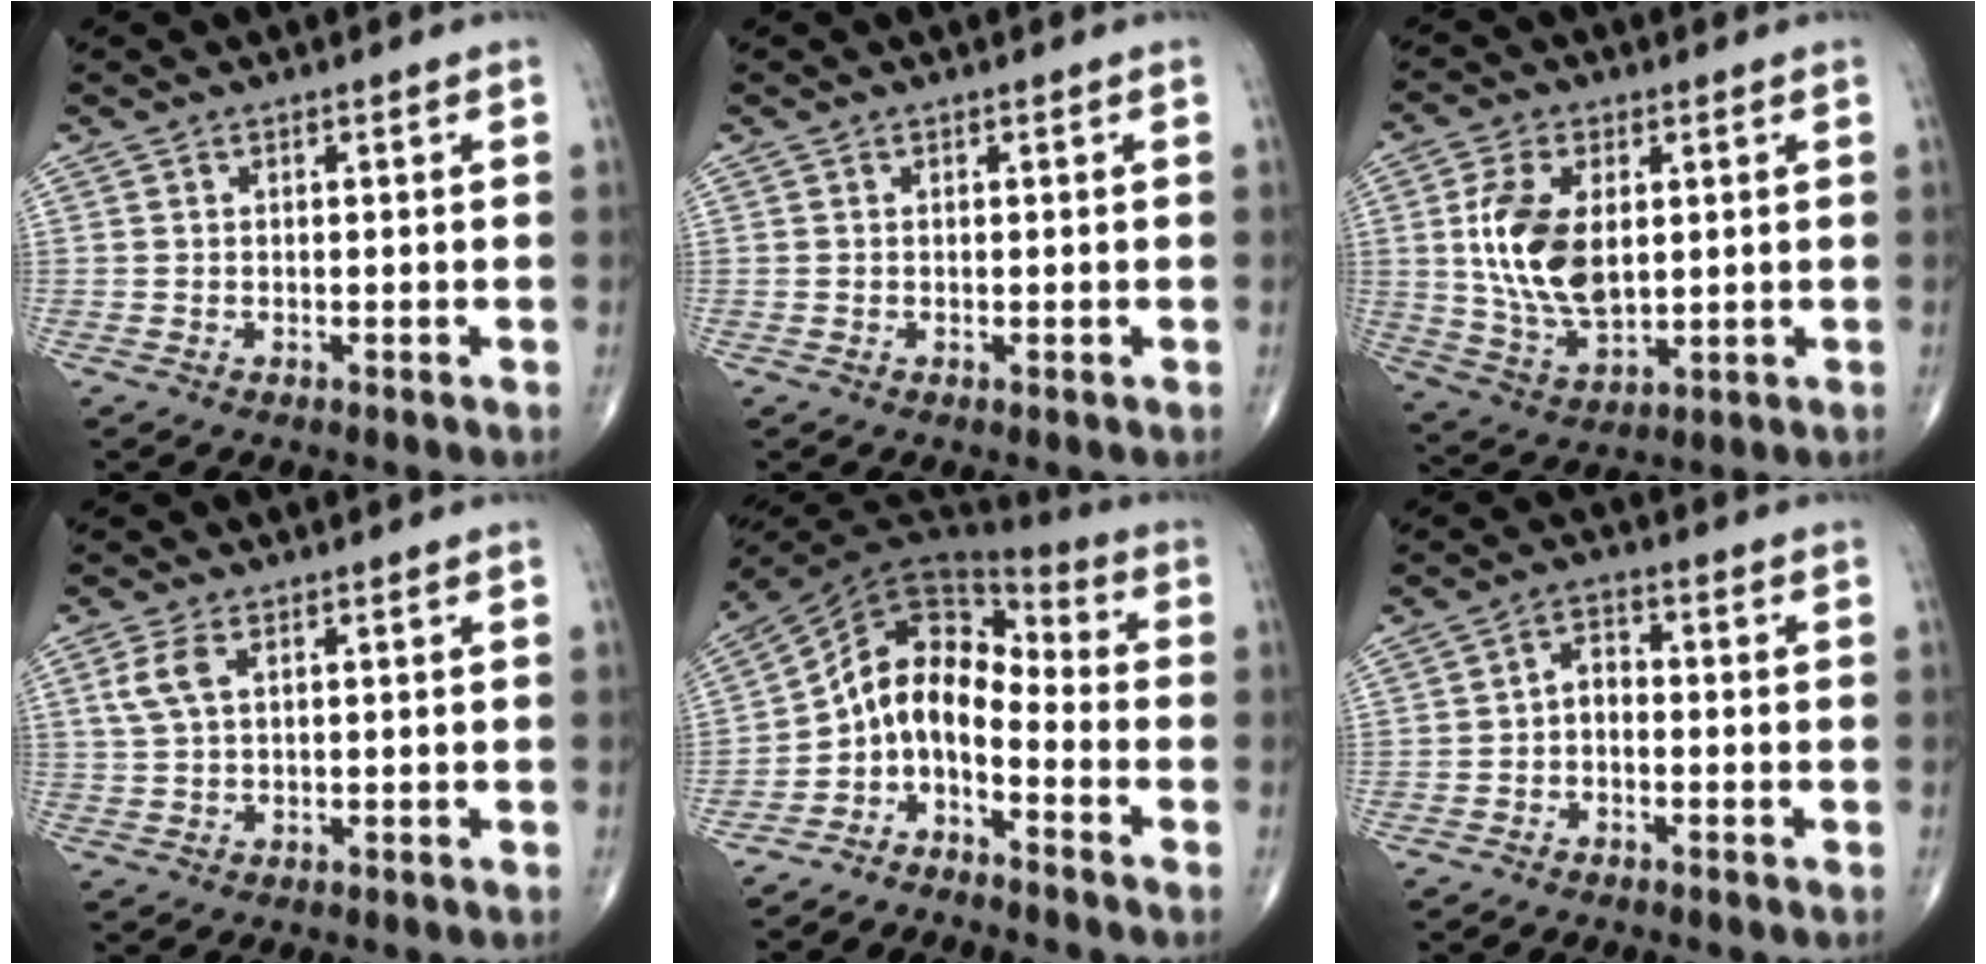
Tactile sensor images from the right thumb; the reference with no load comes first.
{"total": 0.0}
{"total": 13.8, "force": [2.1, 7.9, 11.1], "torque": [-0.209, -0.012, 0.048]}
{"total": 4.1, "force": [1.4, 2.0, 3.3], "torque": [-0.084, 0.010, 0.032]}
{"total": 9.7, "force": [-4.7, 5.8, 6.3], "torque": [-0.080, 0.094, -0.101]}
{"total": 3.1, "force": [-1.1, 2.0, 2.2], "torque": [-0.026, 0.023, -0.031]}